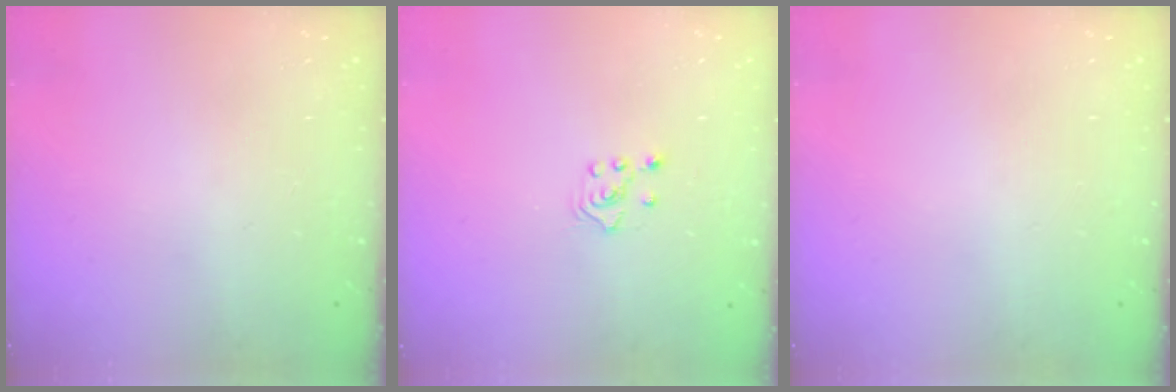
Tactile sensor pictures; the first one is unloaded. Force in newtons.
{"total": 3.3, "press": 3.2, "slide": 0.8}
{"total": 0.0}